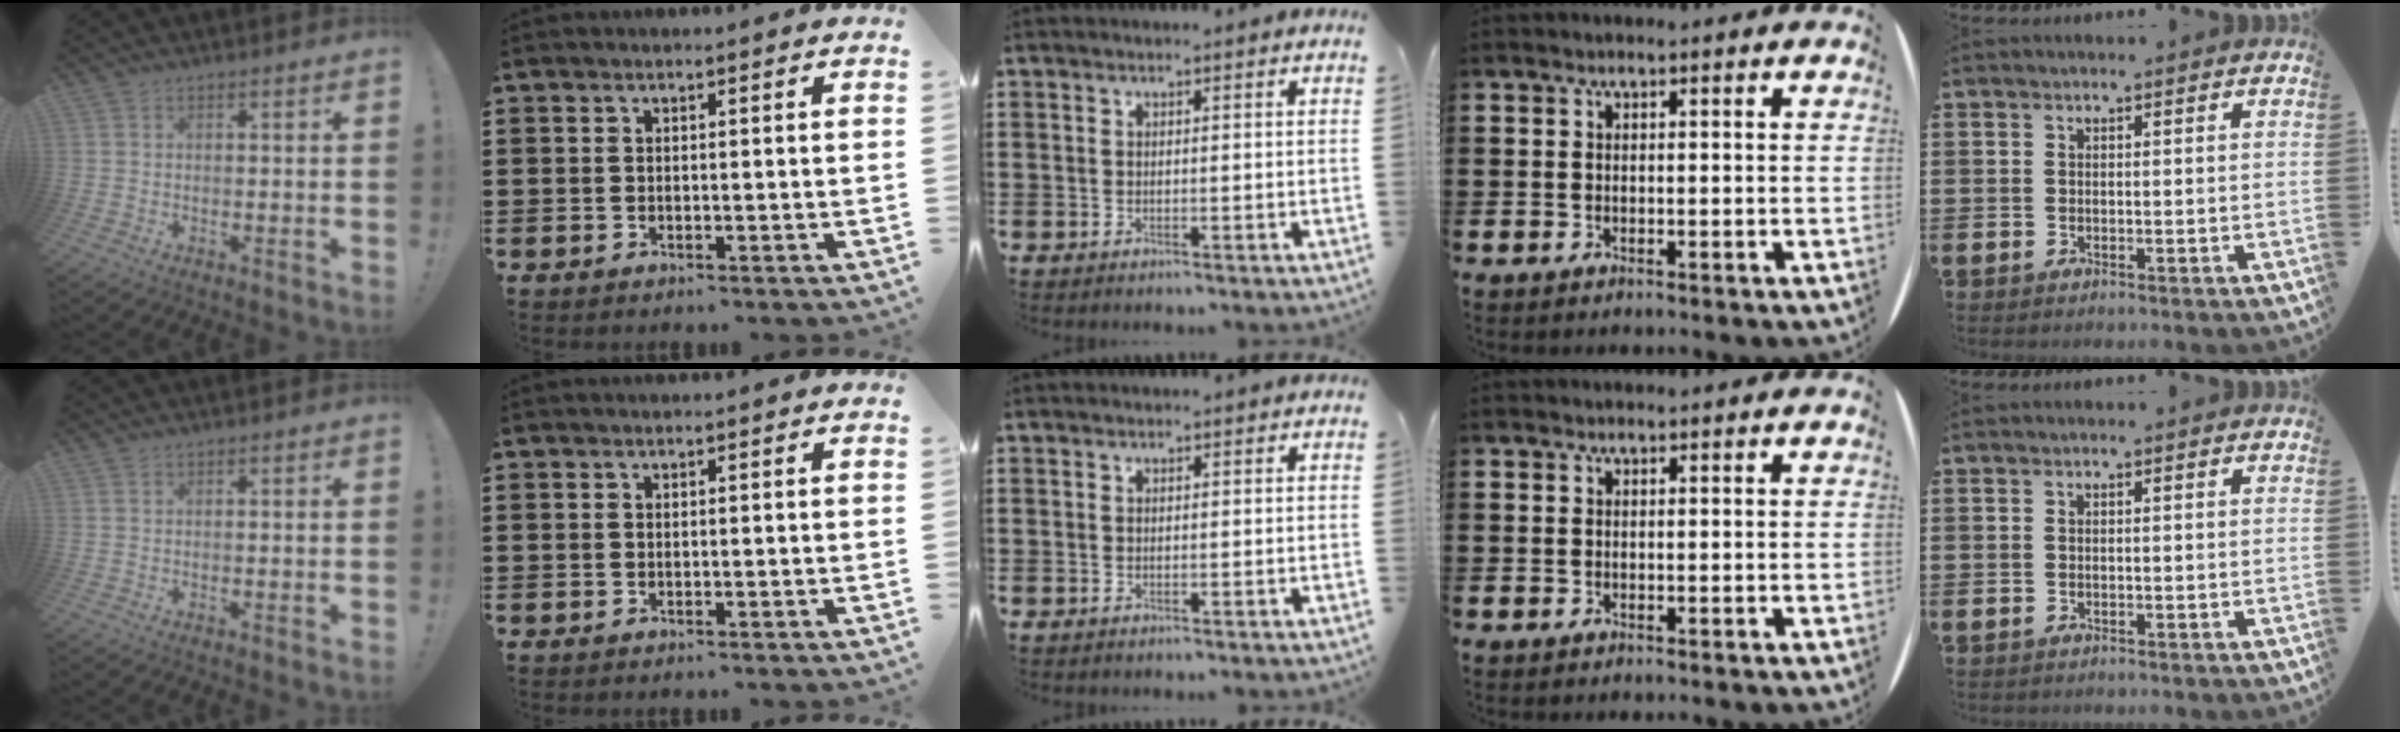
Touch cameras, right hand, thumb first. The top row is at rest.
{}